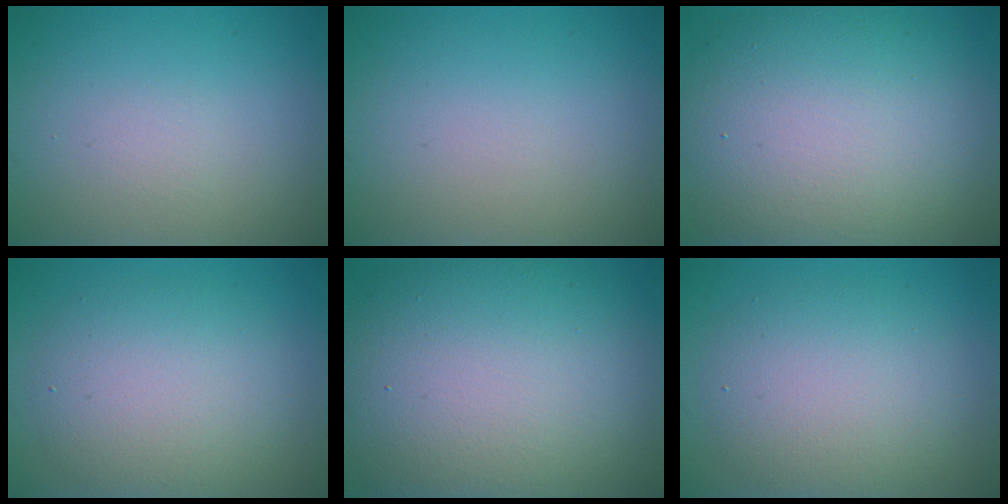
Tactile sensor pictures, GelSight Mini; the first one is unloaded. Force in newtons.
{"total": 0.0}
{"total": 13.2, "press": 13.2, "slide": 0.9}
{"total": 5.6, "press": 5.6, "slide": 0.2}
{"total": 14.7, "press": 14.6, "slide": 0.8}
{"total": 5.5, "press": 5.5, "slide": 0.5}